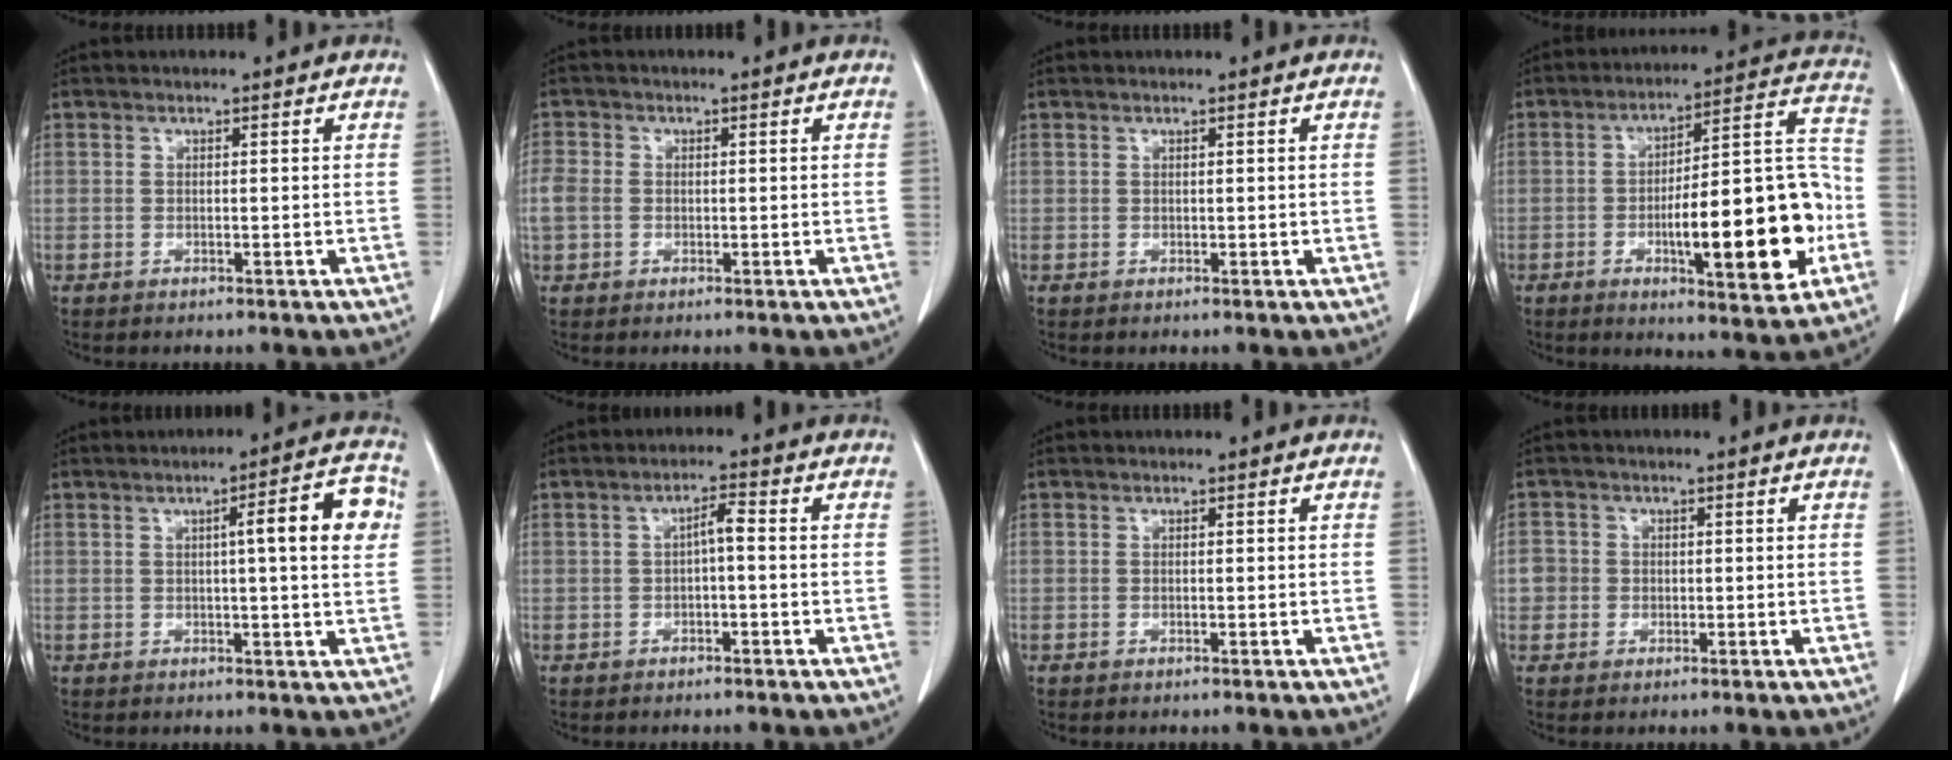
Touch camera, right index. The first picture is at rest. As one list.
[{"total": 3.1, "force": [-0.3, 2.6, 1.7], "torque": [-0.054, 0.013, -0.005]}, {"total": 0.0}, {"total": 19.5, "force": [-5.3, 4.1, 18.3], "torque": [-0.249, 0.023, -0.068]}, {"total": 7.8, "force": [1.7, 0.6, 7.5], "torque": [-0.102, 0.013, 0.020]}, {"total": 2.5, "force": [0.0, 0.7, 2.5], "torque": [-0.044, 0.013, 0.003]}, {"total": 0.0}, {"total": 2.7, "force": [-0.3, 2.6, 0.3], "torque": [0.007, 0.009, -0.007]}]